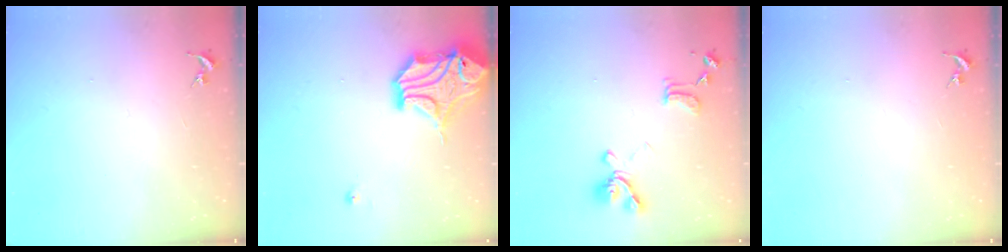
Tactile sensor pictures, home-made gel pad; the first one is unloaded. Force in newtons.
{"total": 18.1, "press": 17.9, "slide": 2.5}
{"total": 15.5, "press": 15.4, "slide": 1.6}
{"total": 0.0}